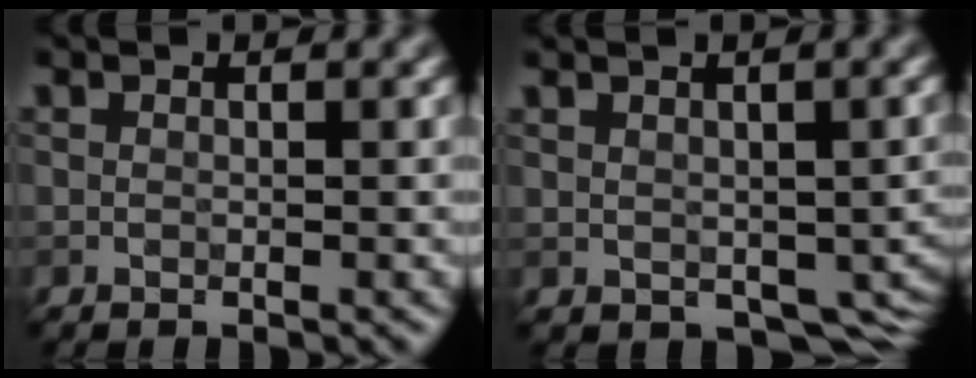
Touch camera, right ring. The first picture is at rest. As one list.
[{"total": 3.9, "force": [-0.9, 2.5, 2.8], "torque": [-0.060, -0.020, 0.026]}]